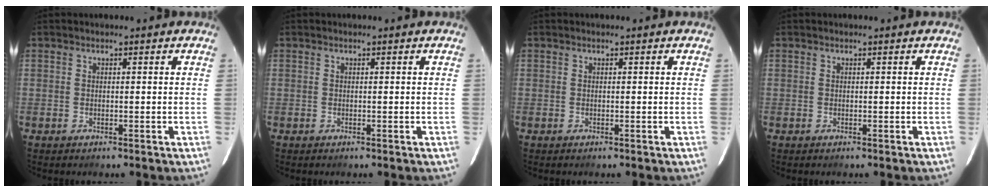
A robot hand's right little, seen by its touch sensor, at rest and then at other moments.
{"total": 0.0}
{"total": 0.0}
{"total": 0.0}